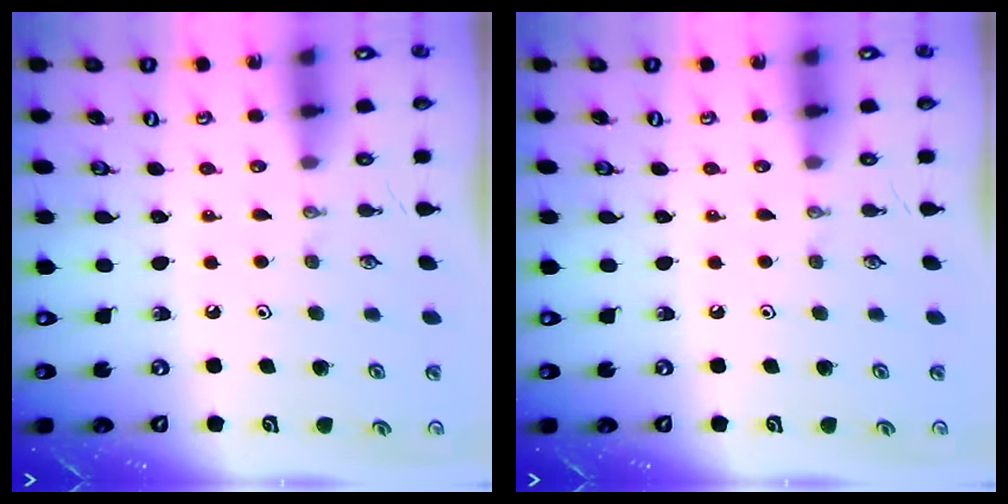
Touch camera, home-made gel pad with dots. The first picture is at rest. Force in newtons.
{"total": 0.0}